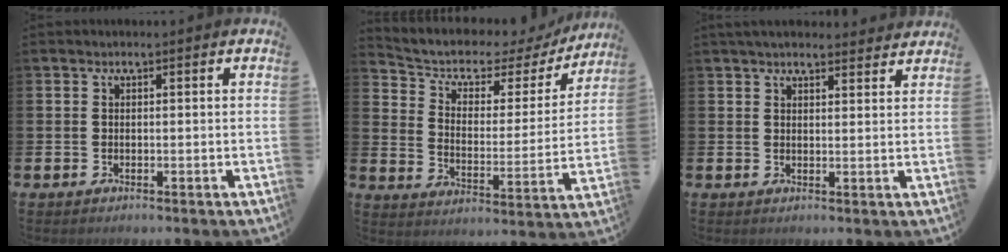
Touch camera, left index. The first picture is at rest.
{"total": 5.3, "force": [4.2, 2.8, 1.7], "torque": [-0.065, -0.029, 0.063]}
{"total": 3.5, "force": [3.4, 0.6, 0.8], "torque": [-0.021, -0.012, 0.062]}